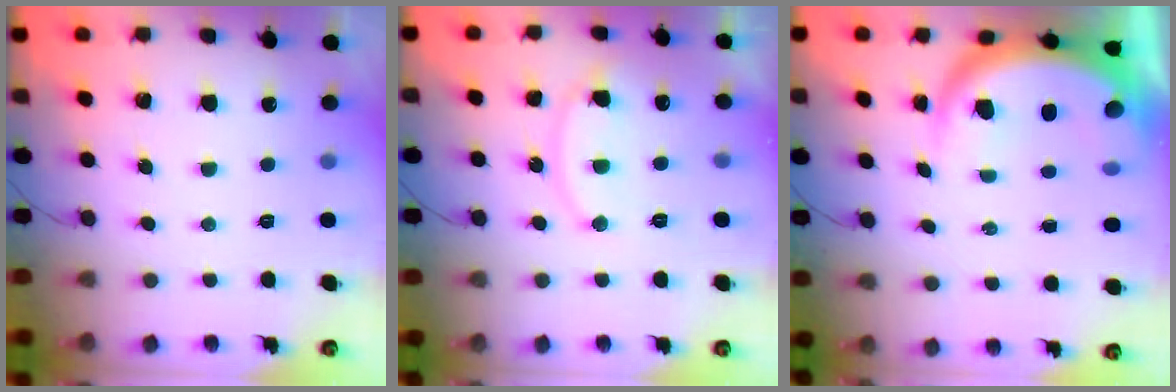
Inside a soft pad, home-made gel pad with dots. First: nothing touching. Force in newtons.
{"total": 12.6, "press": 12.5, "slide": 0.9}
{"total": 9.1, "press": 9.1, "slide": 0.7}